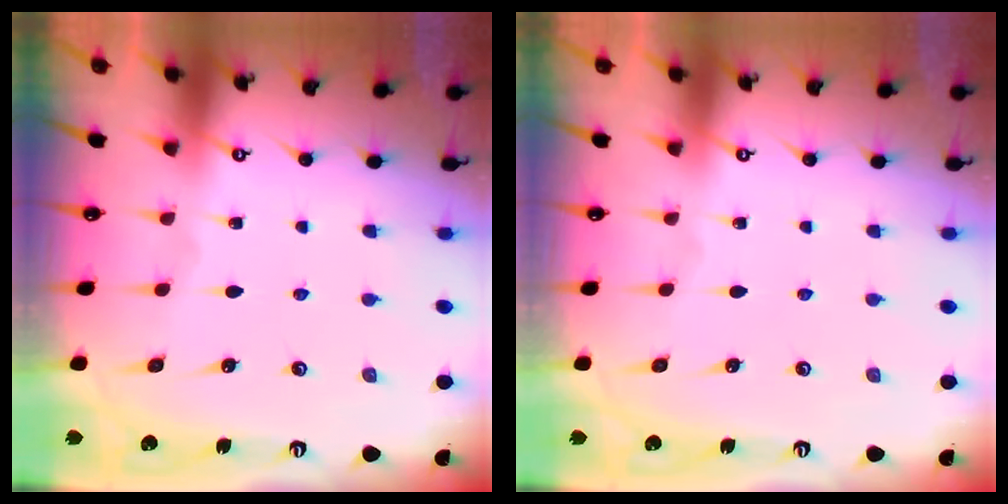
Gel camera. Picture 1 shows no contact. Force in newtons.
{"total": 0.0}